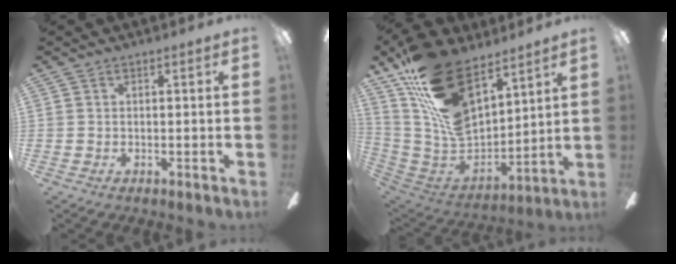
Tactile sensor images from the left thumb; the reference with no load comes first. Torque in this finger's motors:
{"motor_torque": [0.85, 0.97, 1.20, -1.57, 0.24]}